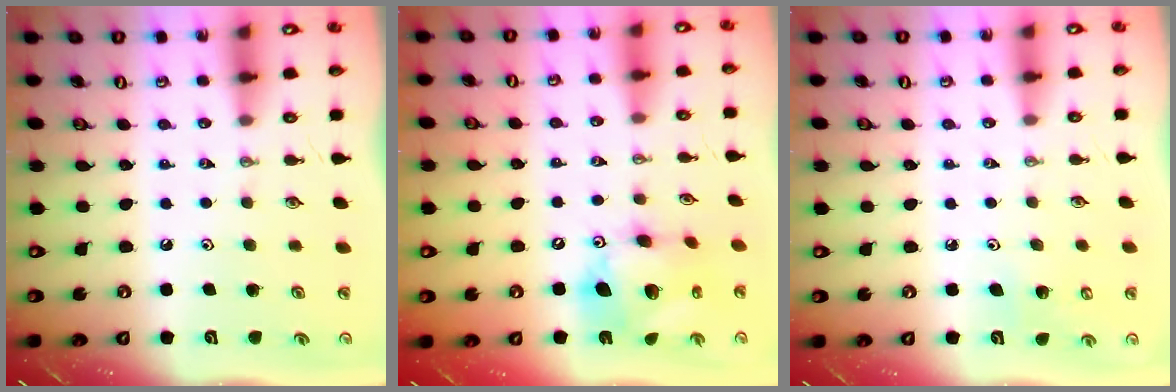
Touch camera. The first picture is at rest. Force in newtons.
{"total": 14.5, "press": 14.5, "slide": 1.4}
{"total": 4.8, "press": 4.7, "slide": 0.9}